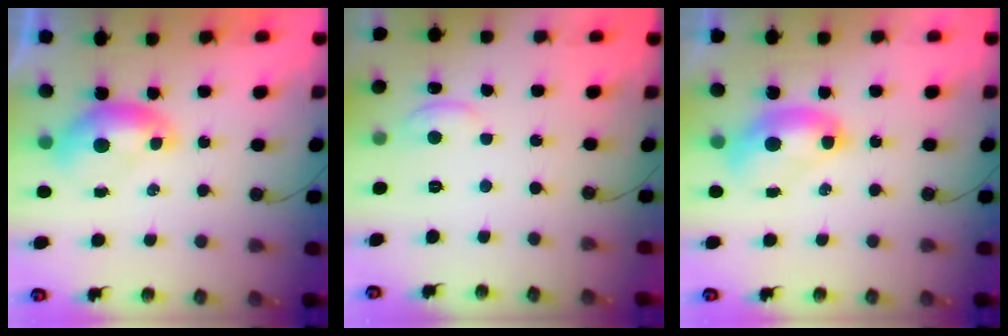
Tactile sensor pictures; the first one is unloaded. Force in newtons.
{"total": 1.9, "press": 1.9, "slide": 0.2}
{"total": 2.5, "press": 2.5, "slide": 0.1}